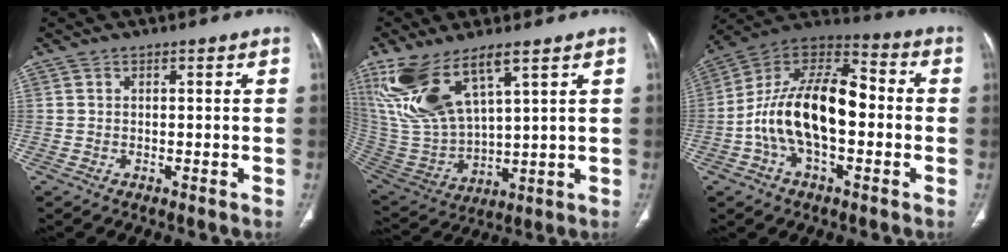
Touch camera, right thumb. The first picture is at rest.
{"total": 16.3, "force": [9.6, 5.9, 11.9], "torque": [-0.241, -0.042, 0.215]}
{"total": 19.2, "force": [-2.3, 10.3, 16.0], "torque": [-0.276, 0.047, -0.047]}